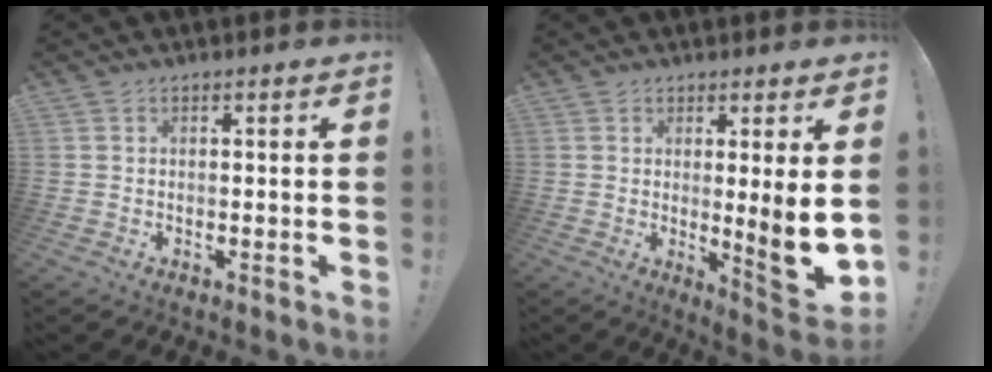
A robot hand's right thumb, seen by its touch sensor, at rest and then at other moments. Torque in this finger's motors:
{"motor_torque": [0.33, 0.48, 0.46, 0.77, 0.06]}